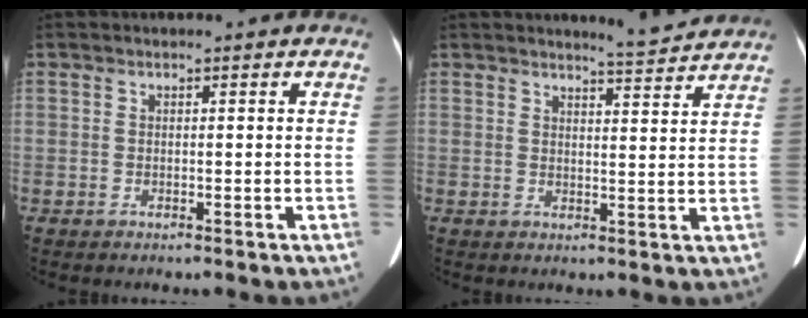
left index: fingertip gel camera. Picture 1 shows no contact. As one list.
[{"total": 4.2, "force": [4.1, -0.5, 0.5], "torque": [-0.021, -0.012, 0.054]}]